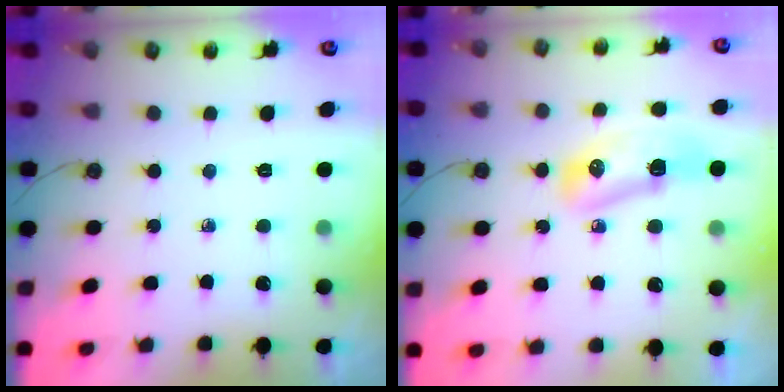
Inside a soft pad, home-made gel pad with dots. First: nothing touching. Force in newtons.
{"total": 11.7, "press": 10.8, "slide": 4.4}